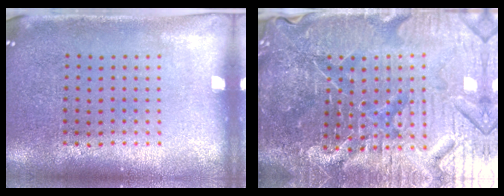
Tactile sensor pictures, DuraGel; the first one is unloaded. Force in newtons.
{"total": 6.8, "press": 6.1, "slide": 3.0}